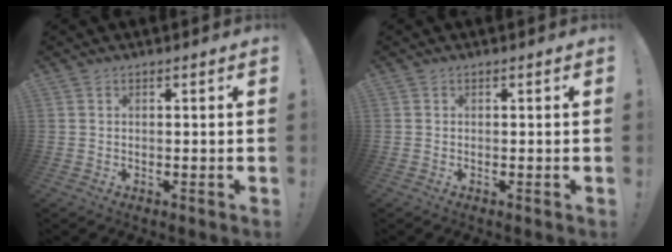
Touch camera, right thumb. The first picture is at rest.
{"total": 0.0}